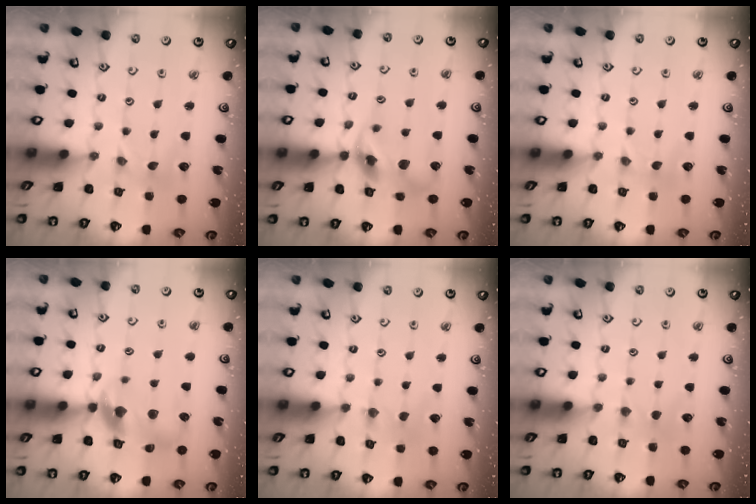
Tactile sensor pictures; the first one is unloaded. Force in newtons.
{"total": 12.3, "press": 12.2, "slide": 1.7}
{"total": 0.0}
{"total": 10.3, "press": 10.1, "slide": 1.6}
{"total": 0.6, "press": 0.5, "slide": 0.1}
{"total": 2.2, "press": 2.2, "slide": 0.4}